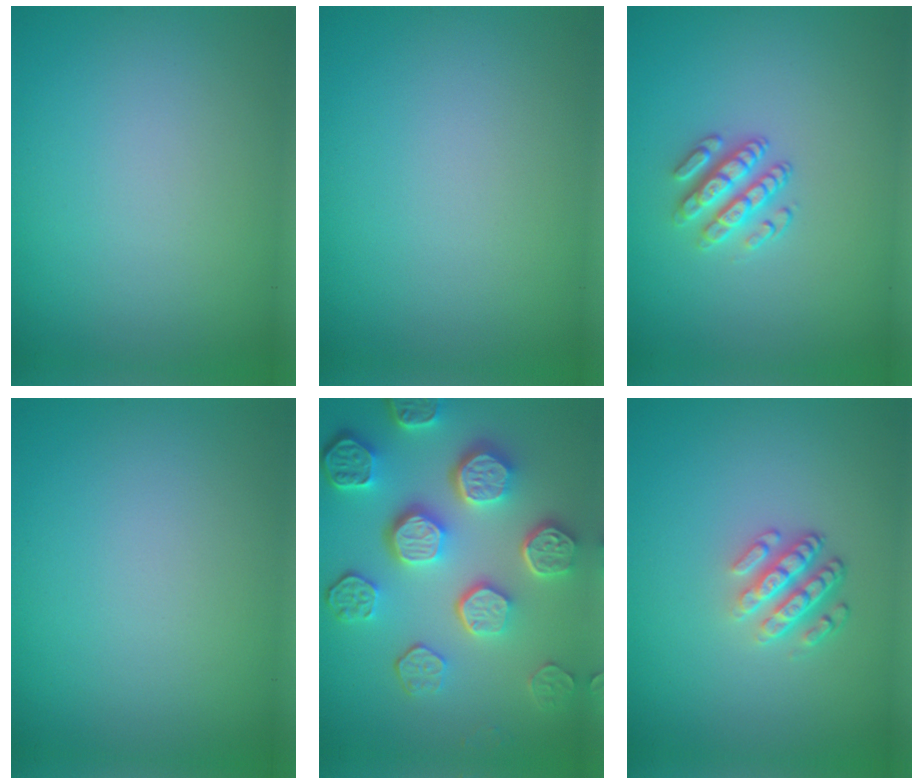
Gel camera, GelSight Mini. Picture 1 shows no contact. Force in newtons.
{"total": 0.0}
{"total": 2.9, "press": 2.5, "slide": 1.4}
{"total": 0.0}
{"total": 8.4, "press": 6.2, "slide": 5.7}
{"total": 3.6, "press": 2.6, "slide": 2.5}